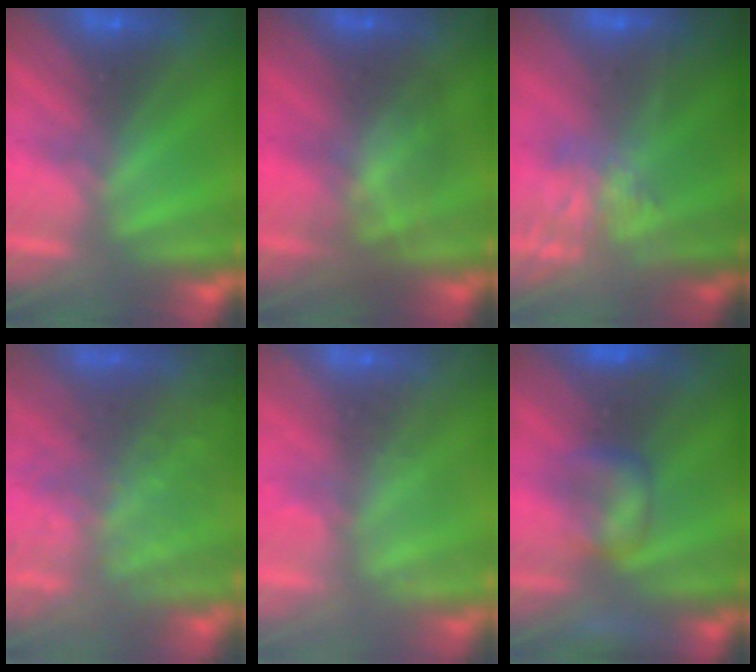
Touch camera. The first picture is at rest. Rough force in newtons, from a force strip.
{"total": 2.8}
{"total": 9.7}
{"total": 7.5}
{"total": 2.3}
{"total": 9.3}